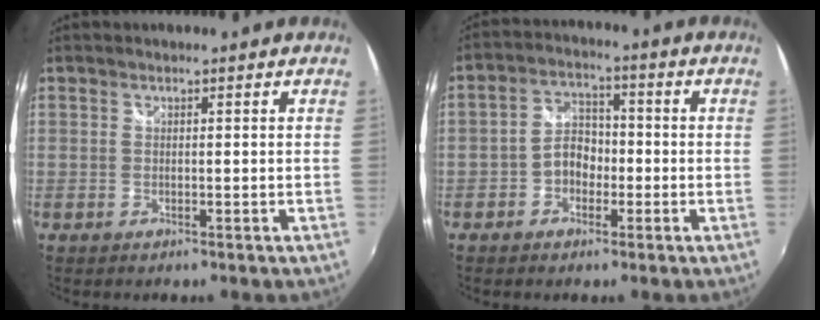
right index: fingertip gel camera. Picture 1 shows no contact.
{"total": 5.6, "force": [-2.0, 4.3, 2.9], "torque": [-0.052, 0.016, -0.034]}